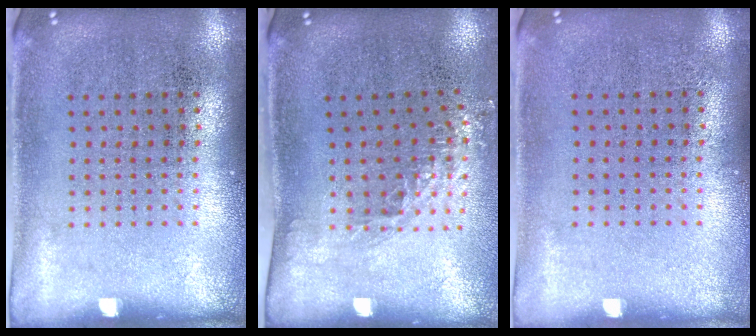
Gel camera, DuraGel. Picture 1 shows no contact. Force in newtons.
{"total": 1.4, "press": 1.0, "slide": 1.0}
{"total": 0.0}